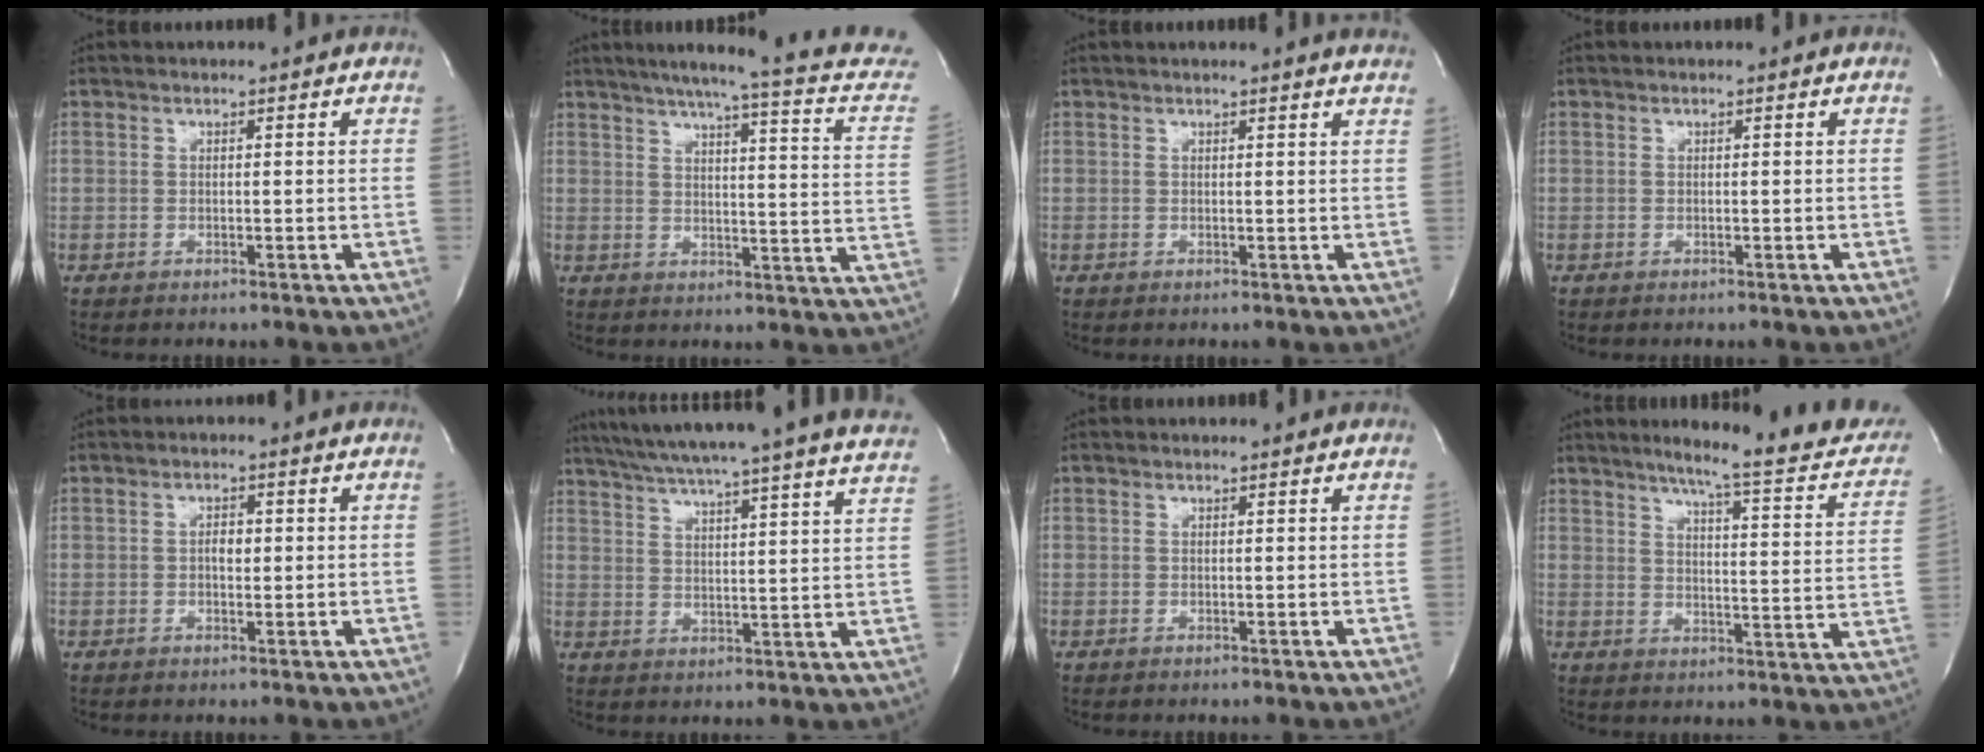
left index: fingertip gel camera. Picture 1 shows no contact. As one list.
[{"total": 23.3, "force": [20.6, 0.8, 11.0], "torque": [-0.153, -0.052, 0.243]}, {"total": 4.0, "force": [3.8, -0.4, 1.4], "torque": [-0.020, 0.000, 0.026]}, {"total": 0.0}, {"total": 1.8, "force": [0.0, 0.9, 1.5], "torque": [-0.026, 0.004, -0.001]}, {"total": 30.5, "force": [27.6, -0.3, 12.9], "torque": [-0.216, -0.053, 0.346]}, {"total": 0.6, "force": [0.6, 0.0, 0.1], "torque": [-0.006, -0.001, 0.008]}, {"total": 17.7, "force": [14.7, 1.6, 9.8], "torque": [-0.116, -0.023, 0.174]}]